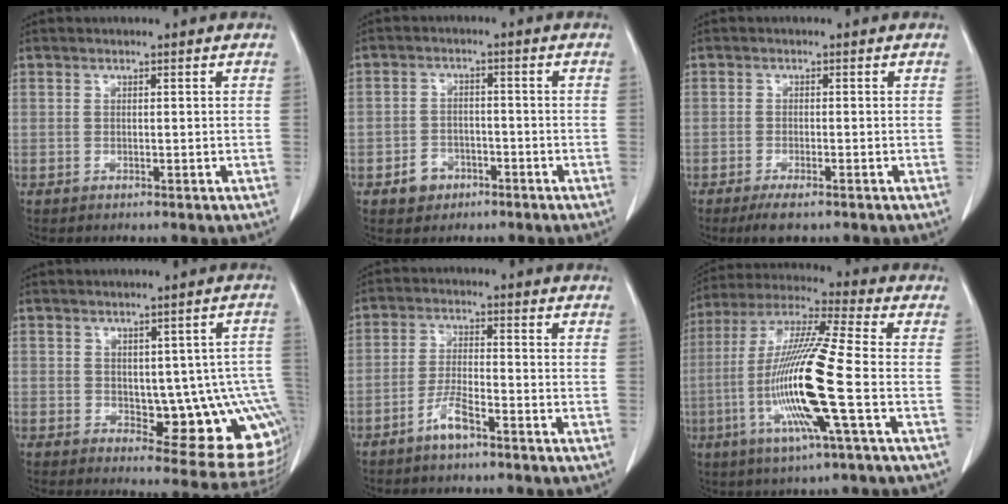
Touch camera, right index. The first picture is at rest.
{"total": 4.0, "force": [-2.1, 3.2, 1.1], "torque": [-0.011, 0.011, -0.030]}
{"total": 3.4, "force": [-2.4, 0.8, 2.3], "torque": [-0.035, -0.005, -0.038]}
{"total": 13.8, "force": [-1.6, 5.1, 12.8], "torque": [-0.104, 0.019, -0.002]}
{"total": 4.4, "force": [-3.0, 0.7, 3.1], "torque": [-0.062, 0.001, -0.059]}
{"total": 16.8, "force": [-4.0, -0.2, 16.3], "torque": [-0.335, -0.011, -0.087]}